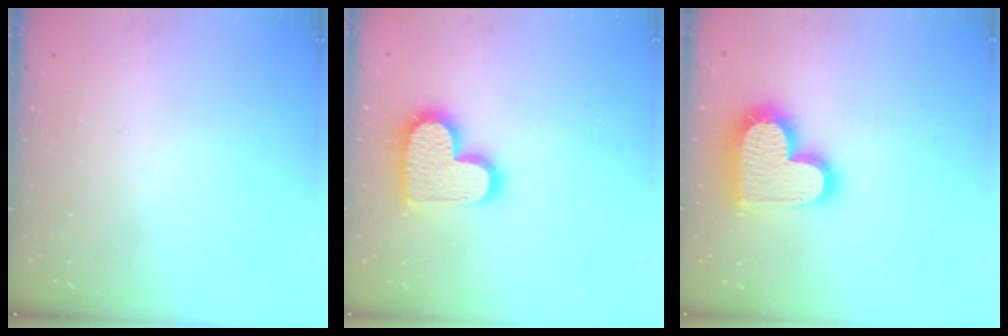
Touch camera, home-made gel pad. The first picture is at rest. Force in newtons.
{"total": 16.0, "press": 16.0, "slide": 1.1}
{"total": 19.8, "press": 19.7, "slide": 1.3}